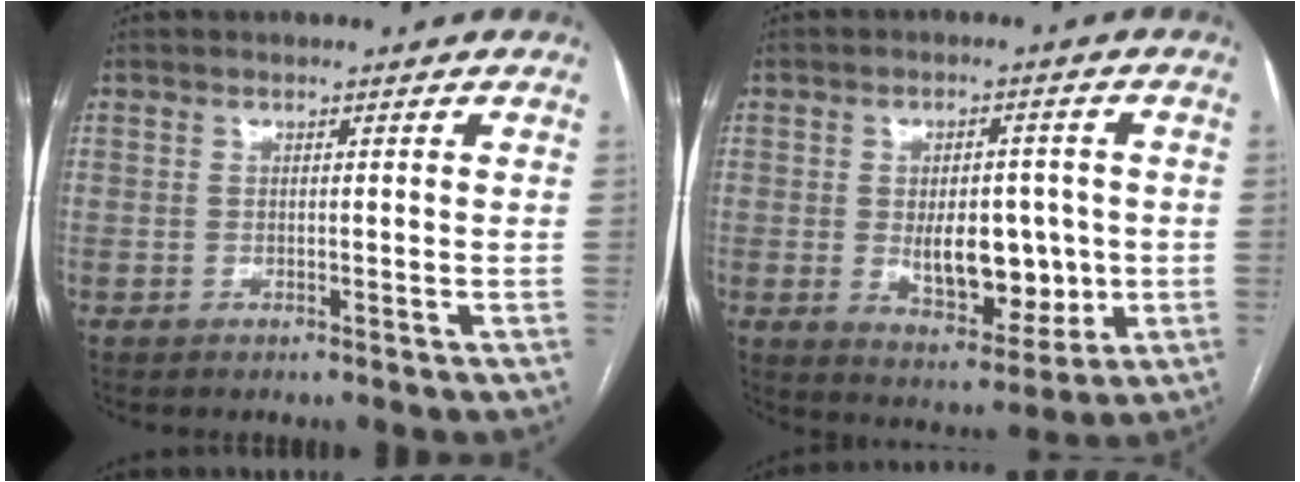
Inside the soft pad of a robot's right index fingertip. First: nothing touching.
{"total": 10.1, "force": [-0.8, 5.2, 8.6], "torque": [-0.130, -0.002, -0.001]}